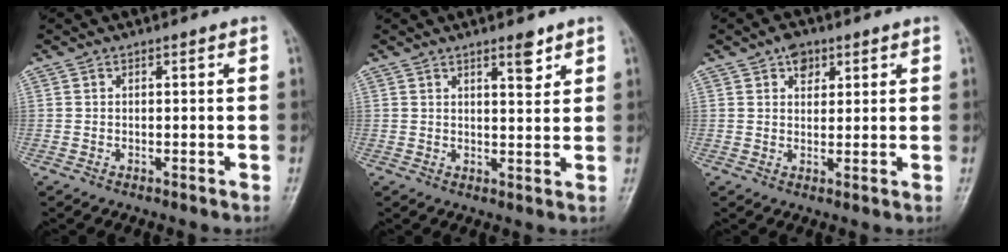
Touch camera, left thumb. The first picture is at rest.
{"total": 3.9, "force": [2.7, 1.2, 2.6], "torque": [-0.026, -0.018, 0.039]}
{"total": 3.9, "force": [2.2, 2.7, 1.9], "torque": [-0.009, -0.008, 0.032]}